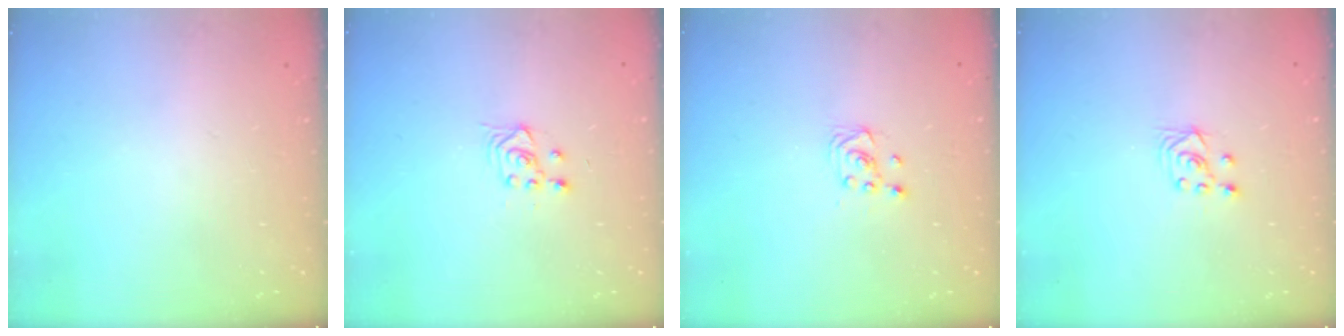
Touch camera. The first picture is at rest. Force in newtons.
{"total": 3.4, "press": 3.1, "slide": 1.4}
{"total": 2.6, "press": 2.4, "slide": 1.0}
{"total": 2.6, "press": 2.5, "slide": 1.0}